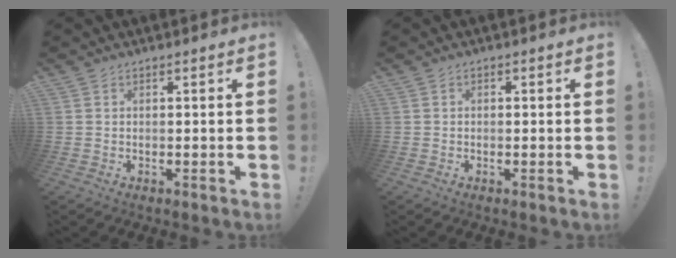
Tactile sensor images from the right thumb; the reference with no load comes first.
{"total": 0.8, "force": [-0.5, 0.4, 0.4], "torque": [-0.012, 0.005, -0.009]}